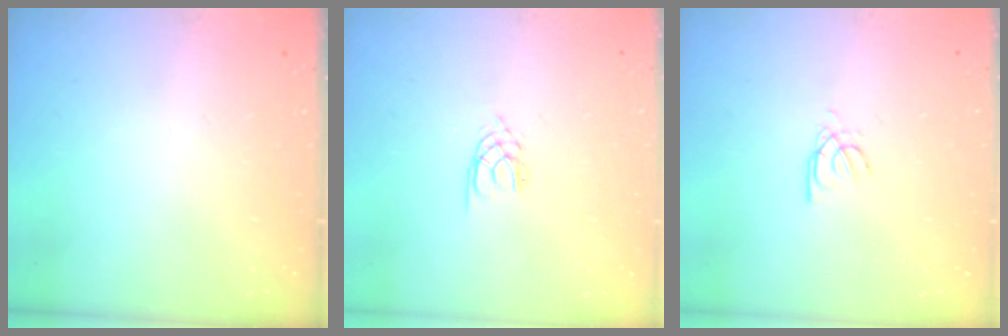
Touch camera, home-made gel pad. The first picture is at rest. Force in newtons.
{"total": 2.1, "press": 2.0, "slide": 0.3}
{"total": 2.4, "press": 2.4, "slide": 0.3}